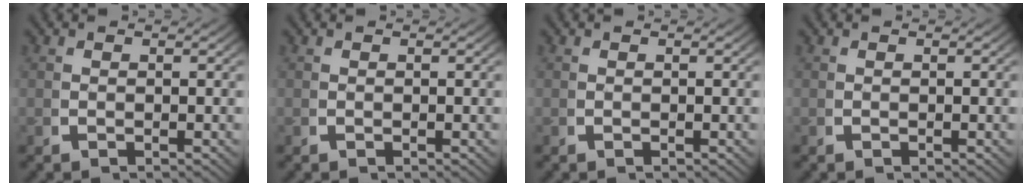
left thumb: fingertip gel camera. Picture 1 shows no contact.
{"total": 0.0}
{"total": 0.0}
{"total": 0.0}